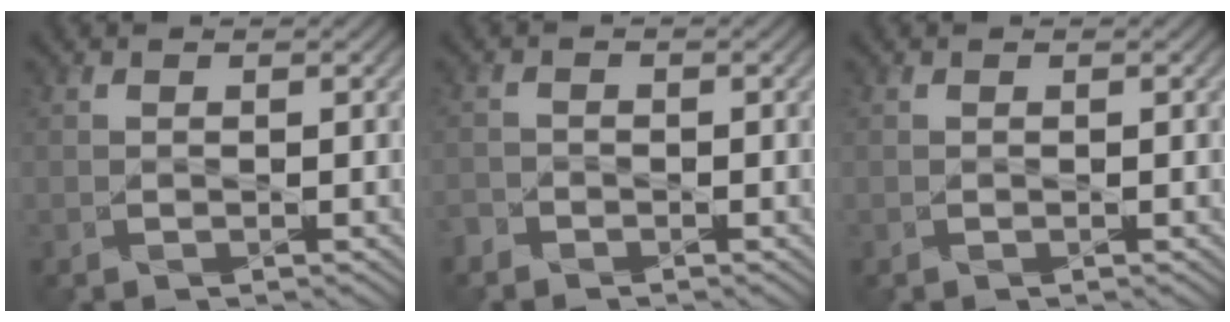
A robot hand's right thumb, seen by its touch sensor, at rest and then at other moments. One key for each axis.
{"total": 1.4, "fx": -1.2, "fy": 0.6, "fz": 0.2, "tx": -0.006, "ty": 0.001, "tz": -0.031}
{"total": 0.0}